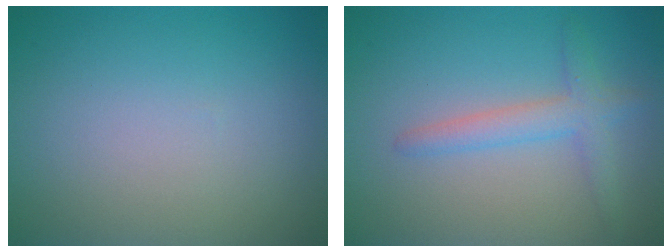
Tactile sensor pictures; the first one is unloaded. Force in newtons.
{"total": 2.7, "press": 2.6, "slide": 0.1}